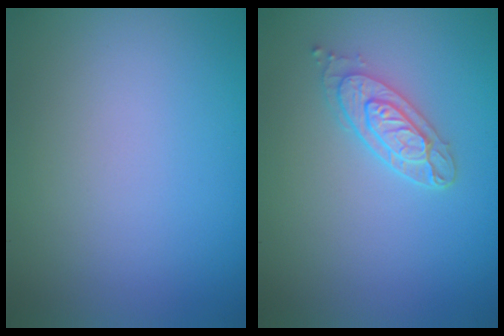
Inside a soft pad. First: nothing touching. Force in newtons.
{"total": 2.9, "press": 2.5, "slide": 1.5}